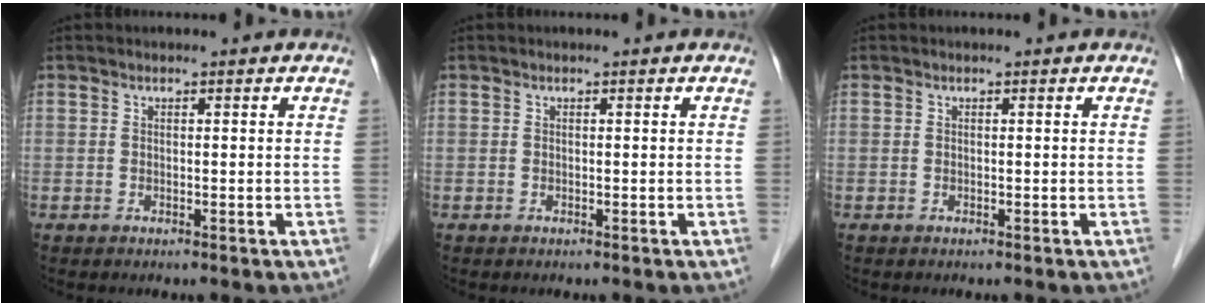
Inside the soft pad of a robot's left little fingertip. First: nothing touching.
{"total": 0.0}
{"total": 0.0}